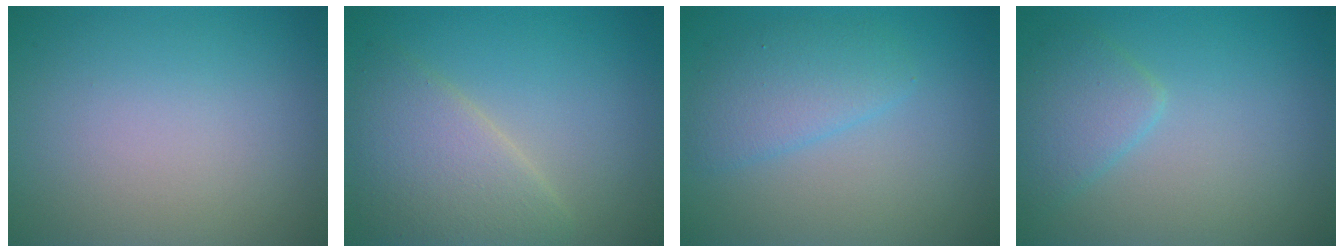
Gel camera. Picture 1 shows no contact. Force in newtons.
{"total": 4.7, "press": 4.7, "slide": 0.4}
{"total": 3.0, "press": 3.0, "slide": 0.2}
{"total": 2.6, "press": 2.6, "slide": 0.1}